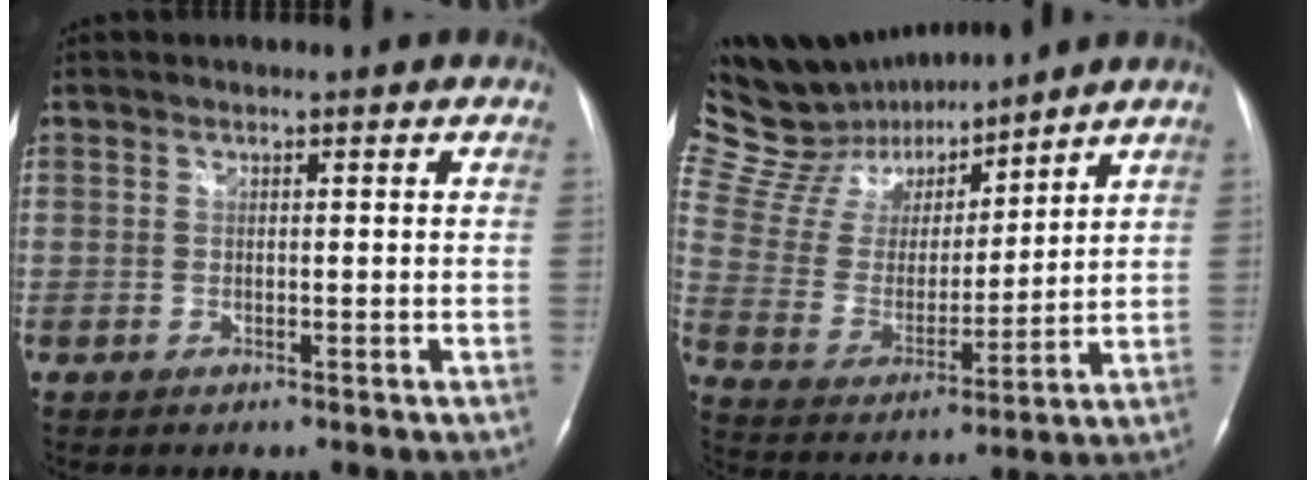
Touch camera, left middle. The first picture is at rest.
{"total": 16.9, "force": [14.9, 5.1, 5.9], "torque": [-0.110, 0.019, 0.277]}